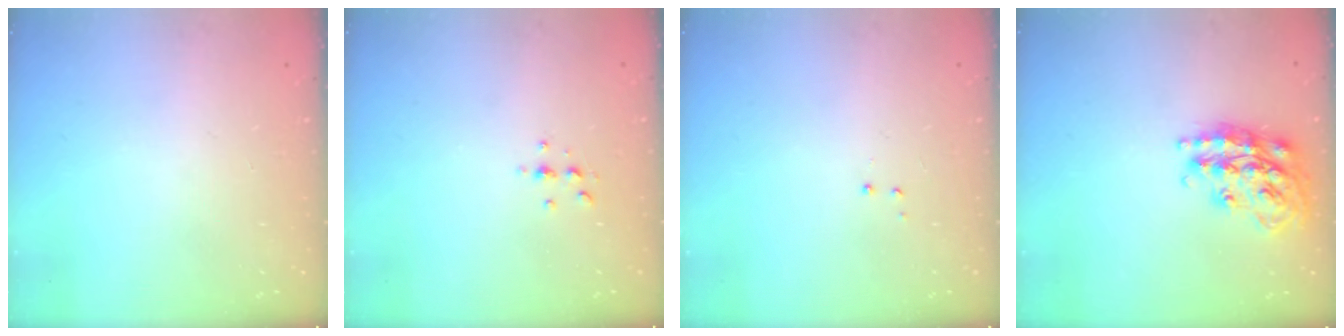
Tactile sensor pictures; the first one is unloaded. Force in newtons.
{"total": 3.0, "press": 3.0, "slide": 0.4}
{"total": 2.9, "press": 2.8, "slide": 0.6}
{"total": 19.4, "press": 19.4, "slide": 1.4}